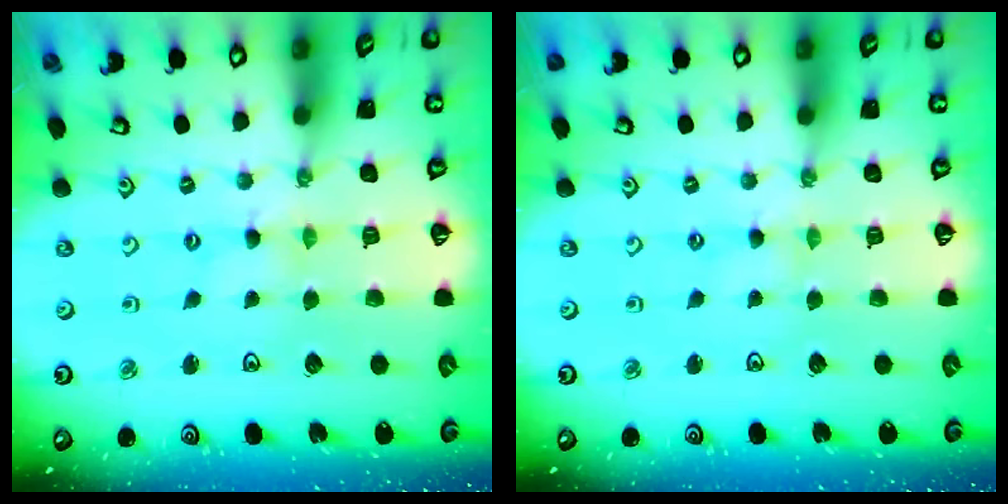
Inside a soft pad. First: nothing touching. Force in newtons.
{"total": 1.1, "press": 1.0, "slide": 0.4}